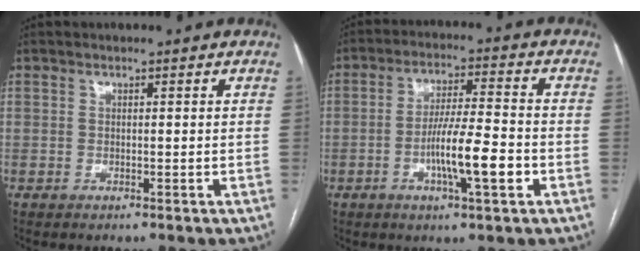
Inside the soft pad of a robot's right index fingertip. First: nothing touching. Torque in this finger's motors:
{"motor_torque": [0.72, -0.03, 0.43, 0.17]}